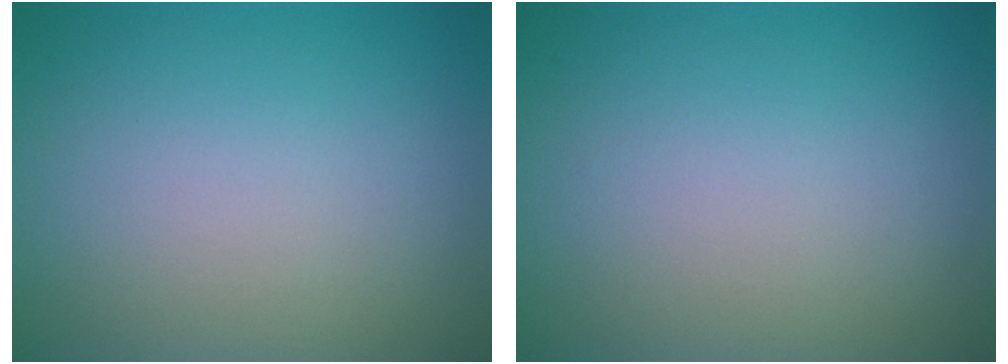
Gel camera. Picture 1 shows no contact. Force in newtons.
{"total": 0.0}